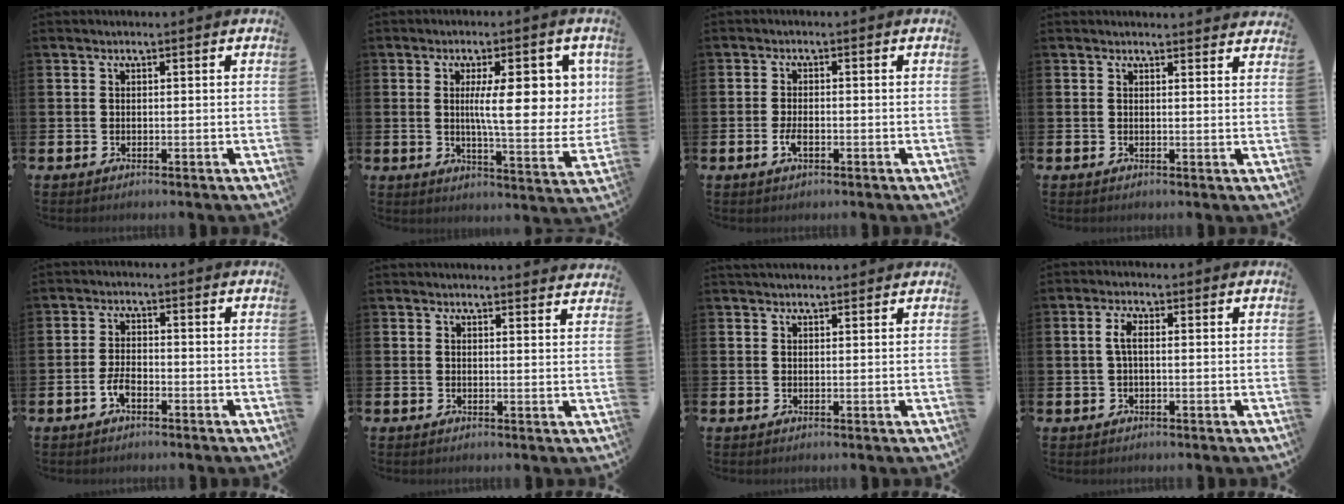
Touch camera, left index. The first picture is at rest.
{"total": 10.2, "force": [2.6, 3.2, 9.3], "torque": [-0.153, -0.004, 0.037]}
{"total": 2.4, "force": [-0.8, 1.1, 2.0], "torque": [-0.038, 0.001, -0.014]}
{"total": 1.9, "force": [1.9, 0.0, -0.2], "torque": [0.009, -0.015, 0.033]}
{"total": 2.8, "force": [-1.4, 1.3, 2.1], "torque": [-0.053, 0.005, -0.026]}
{"total": 2.4, "force": [2.4, -0.1, -0.3], "torque": [0.010, -0.018, 0.042]}
{"total": 1.6, "force": [1.5, 0.3, 0.2], "torque": [0.002, -0.003, 0.027]}
{"total": 2.5, "force": [0.3, 0.9, 2.3], "torque": [-0.048, 0.008, 0.005]}